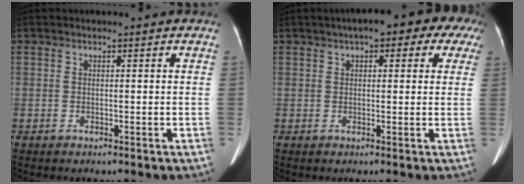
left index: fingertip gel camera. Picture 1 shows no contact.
{"total": 10.4, "force": [5.9, 4.1, 7.4], "torque": [-0.076, 0.044, 0.064]}